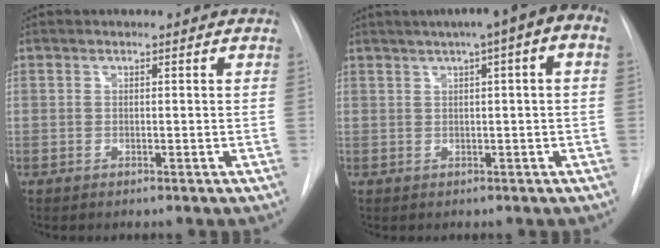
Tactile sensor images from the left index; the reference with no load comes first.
{"total": 10.2, "force": [4.7, 1.3, 9.0], "torque": [-0.124, 0.037, 0.054]}